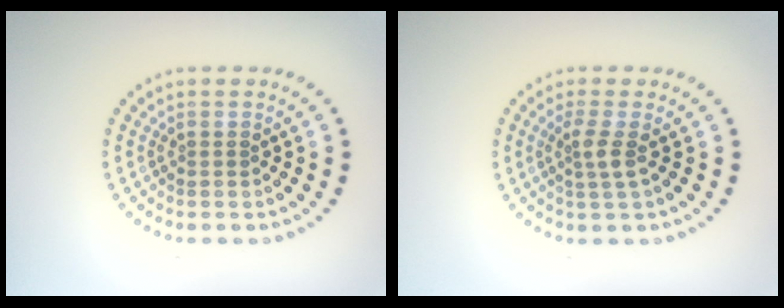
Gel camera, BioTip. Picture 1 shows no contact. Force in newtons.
{"total": 1.9, "press": 1.4, "slide": 1.2}